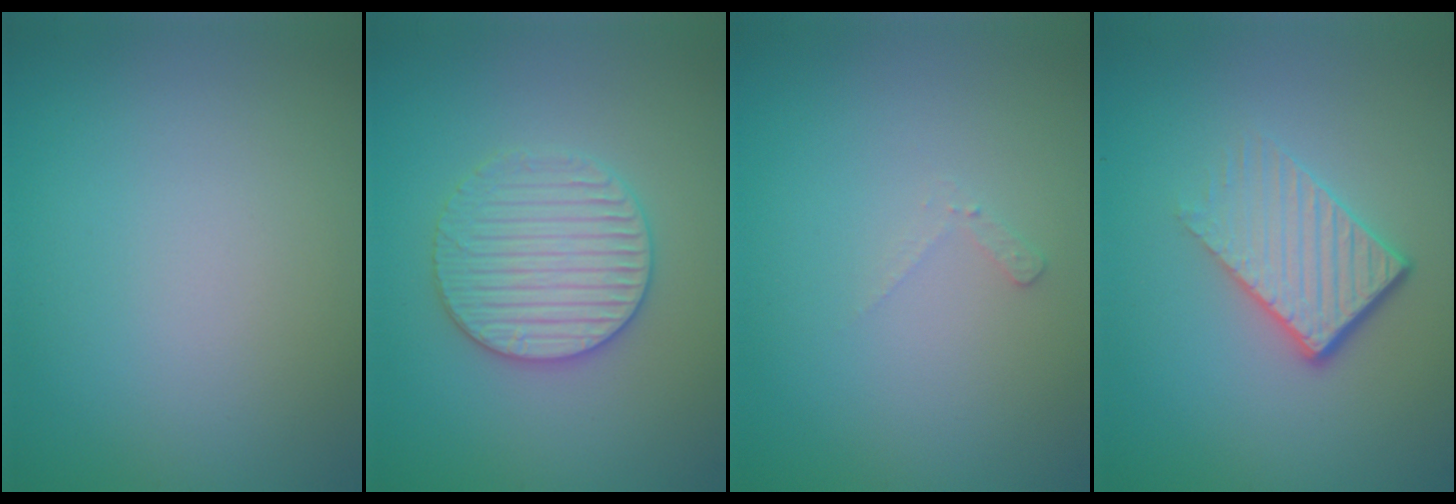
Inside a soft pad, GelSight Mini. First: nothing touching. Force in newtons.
{"total": 4.0, "press": 3.9, "slide": 0.8}
{"total": 0.8, "press": 0.8, "slide": 0.2}
{"total": 4.4, "press": 2.8, "slide": 3.4}